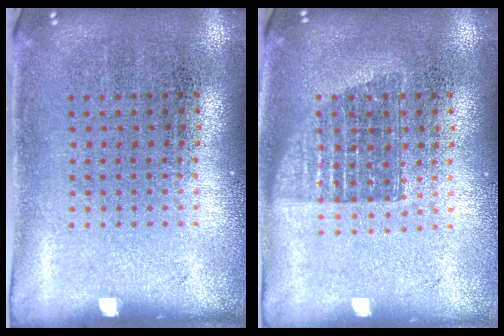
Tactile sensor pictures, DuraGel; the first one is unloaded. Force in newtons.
{"total": 1.4, "press": 1.2, "slide": 0.7}